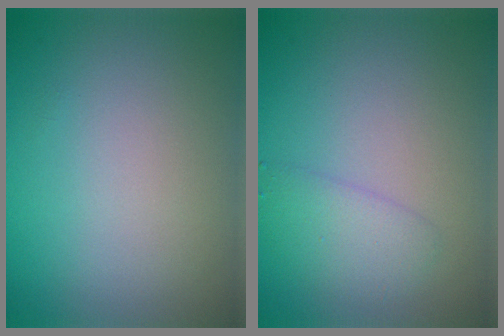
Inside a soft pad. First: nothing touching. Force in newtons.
{"total": 2.1, "press": 2.1, "slide": 0.1}